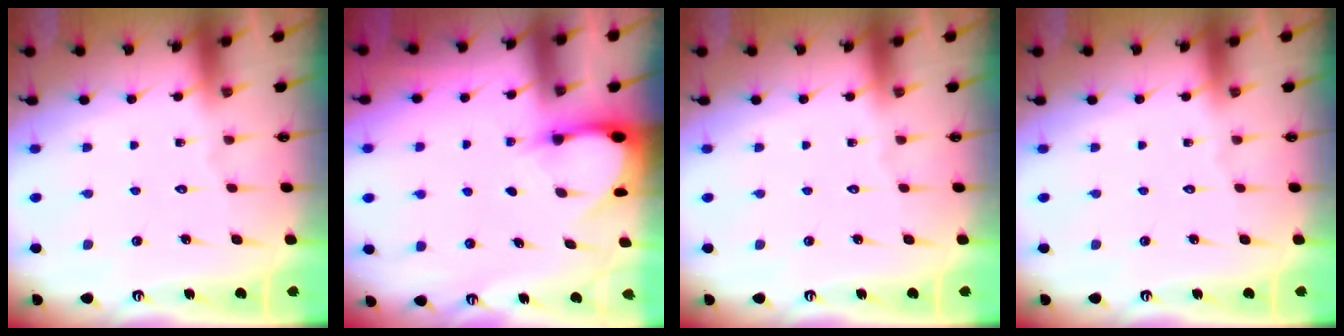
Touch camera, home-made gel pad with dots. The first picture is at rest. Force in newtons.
{"total": 3.0, "press": 3.0, "slide": 0.4}
{"total": 0.0}
{"total": 0.0}